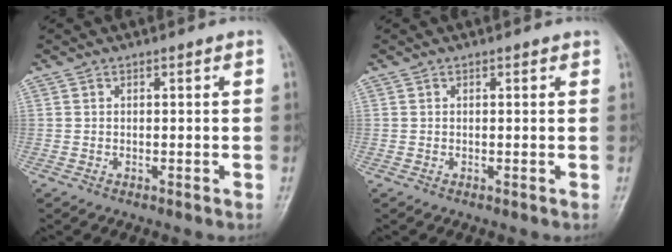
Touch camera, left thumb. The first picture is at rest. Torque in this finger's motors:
{"motor_torque": [-0.13, -0.02, -0.20, 0.01, 0.01]}